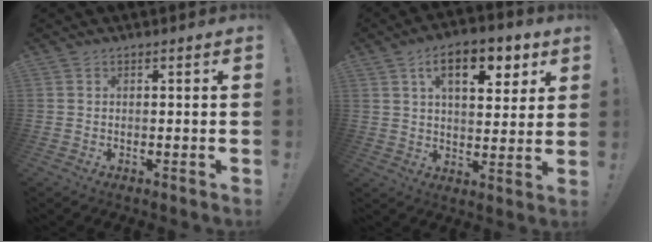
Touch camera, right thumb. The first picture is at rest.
{"total": 13.5, "force": [6.3, 6.7, 9.8], "torque": [-0.135, -0.021, 0.103]}